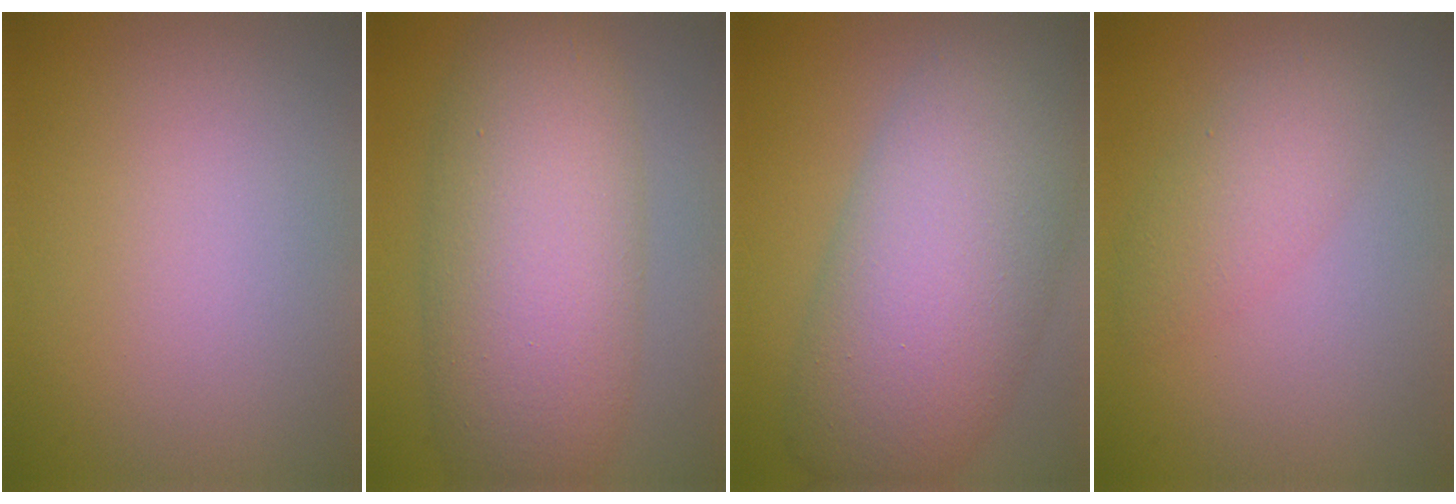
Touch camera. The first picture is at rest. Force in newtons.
{"total": 9.6, "press": 9.6, "slide": 0.3}
{"total": 11.2, "press": 11.1, "slide": 0.5}
{"total": 2.8, "press": 2.8, "slide": 0.2}